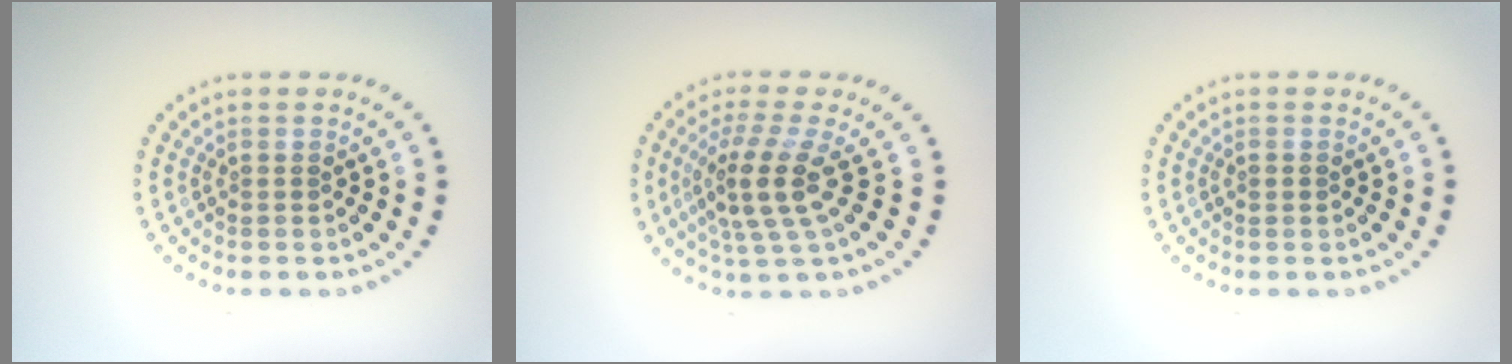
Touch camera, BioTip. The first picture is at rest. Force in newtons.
{"total": 4.2, "press": 3.2, "slide": 2.8}
{"total": 0.6, "press": 0.6, "slide": 0.1}